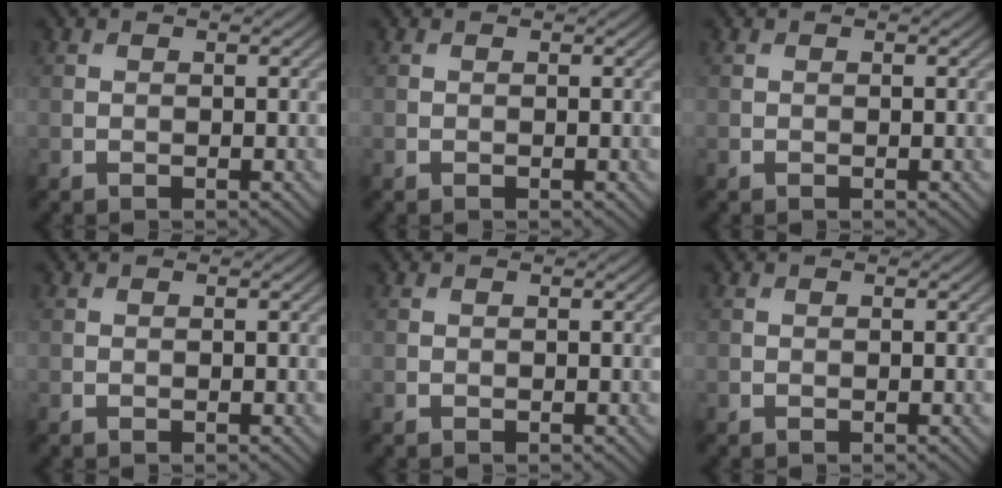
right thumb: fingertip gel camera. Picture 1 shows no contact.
{"total": 0.0}
{"total": 0.0}
{"total": 0.0}
{"total": 0.0}
{"total": 0.0}